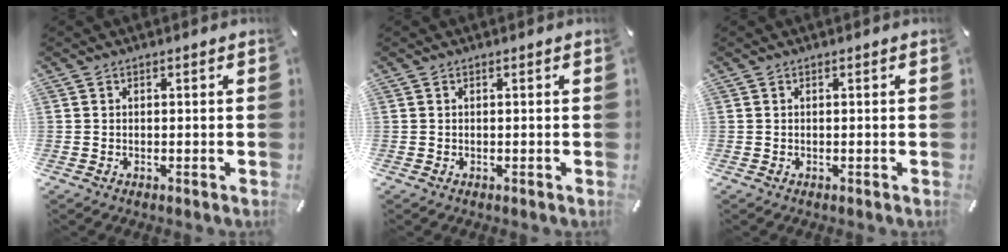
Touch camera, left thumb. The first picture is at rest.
{"total": 0.0}
{"total": 0.0}